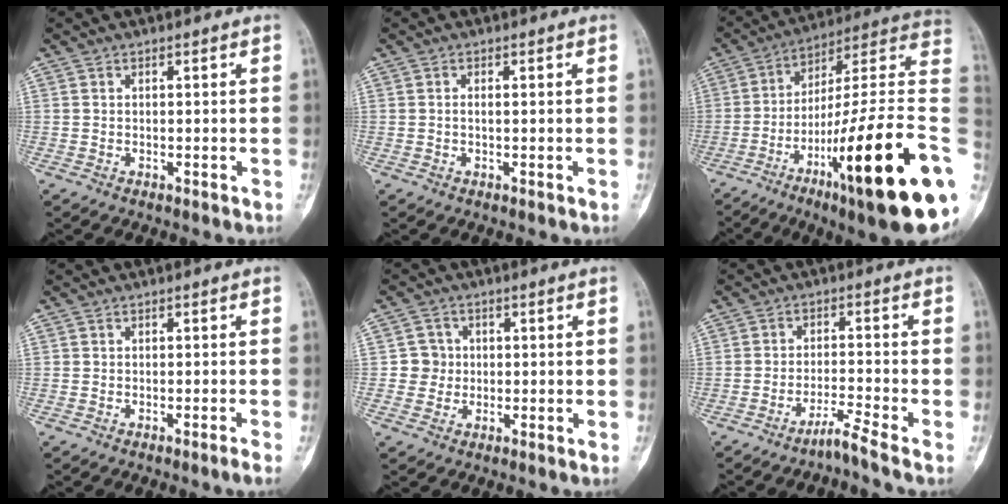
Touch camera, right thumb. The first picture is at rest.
{"total": 0.8, "force": [0.1, 0.3, 0.7], "torque": [-0.017, 0.006, 0.002]}
{"total": 29.9, "force": [-8.6, 4.4, 28.3], "torque": [-0.369, 0.048, -0.140]}
{"total": 0.9, "force": [-0.7, -0.3, 0.5], "torque": [-0.014, 0.004, -0.011]}
{"total": 3.7, "force": [0.0, 3.7, 0.2], "torque": [0.026, 0.010, -0.004]}
{"total": 2.9, "force": [-2.5, -1.0, 1.2], "torque": [-0.032, 0.012, -0.049]}